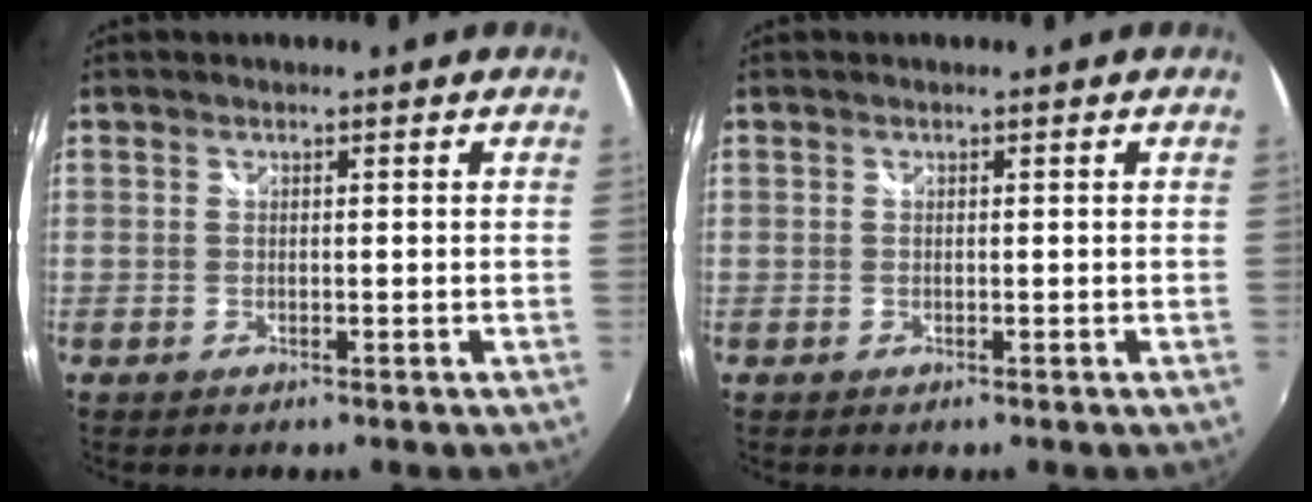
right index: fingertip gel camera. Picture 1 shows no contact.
{"total": 0.0}